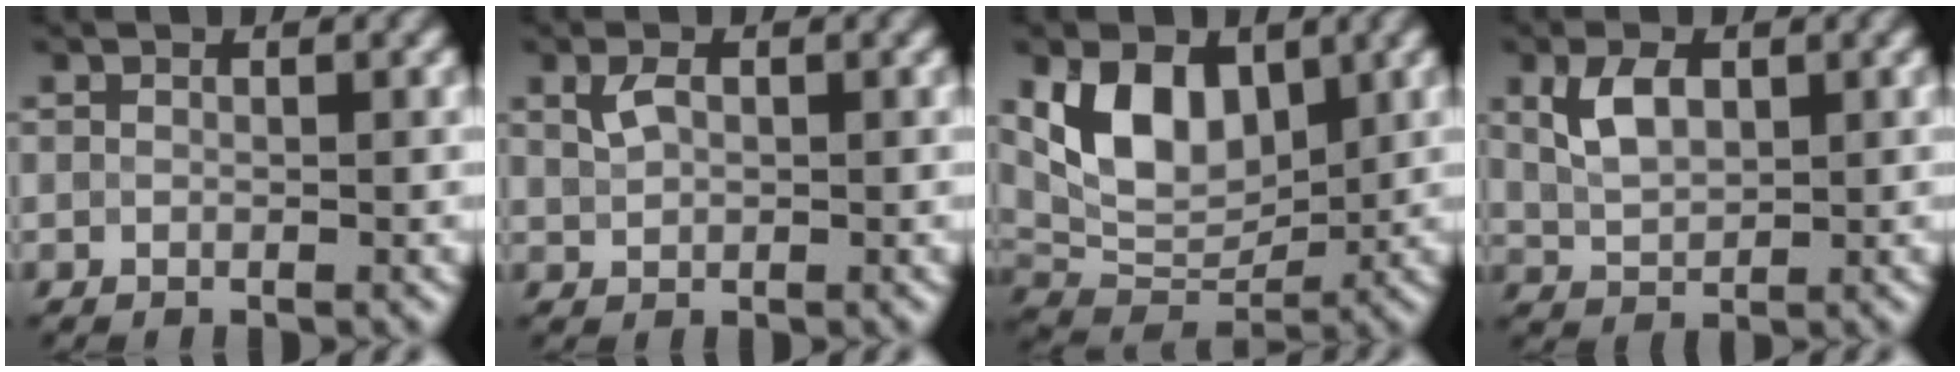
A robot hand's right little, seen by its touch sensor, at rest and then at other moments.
{"total": 1.7, "force": [0.6, 1.1, 1.2], "torque": [-0.026, 0.002, 0.013]}
{"total": 7.0, "force": [2.5, 4.3, 4.8], "torque": [-0.084, -0.009, 0.046]}
{"total": 3.6, "force": [1.2, 2.1, 2.6], "torque": [-0.059, 0.005, 0.027]}